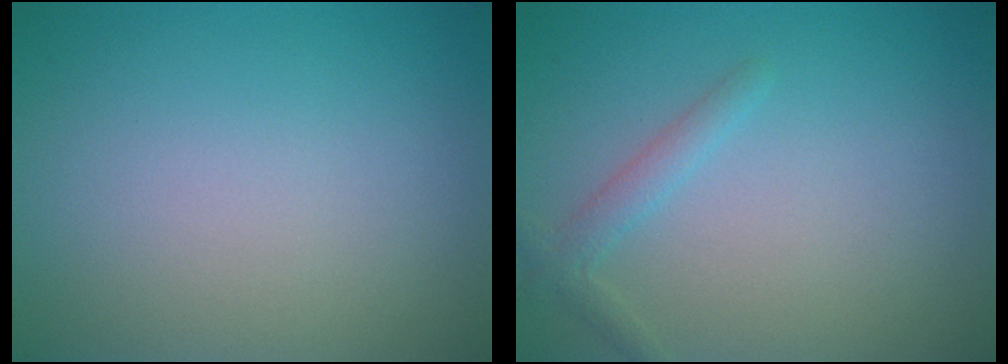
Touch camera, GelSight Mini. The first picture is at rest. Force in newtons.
{"total": 1.6, "press": 1.6, "slide": 0.1}